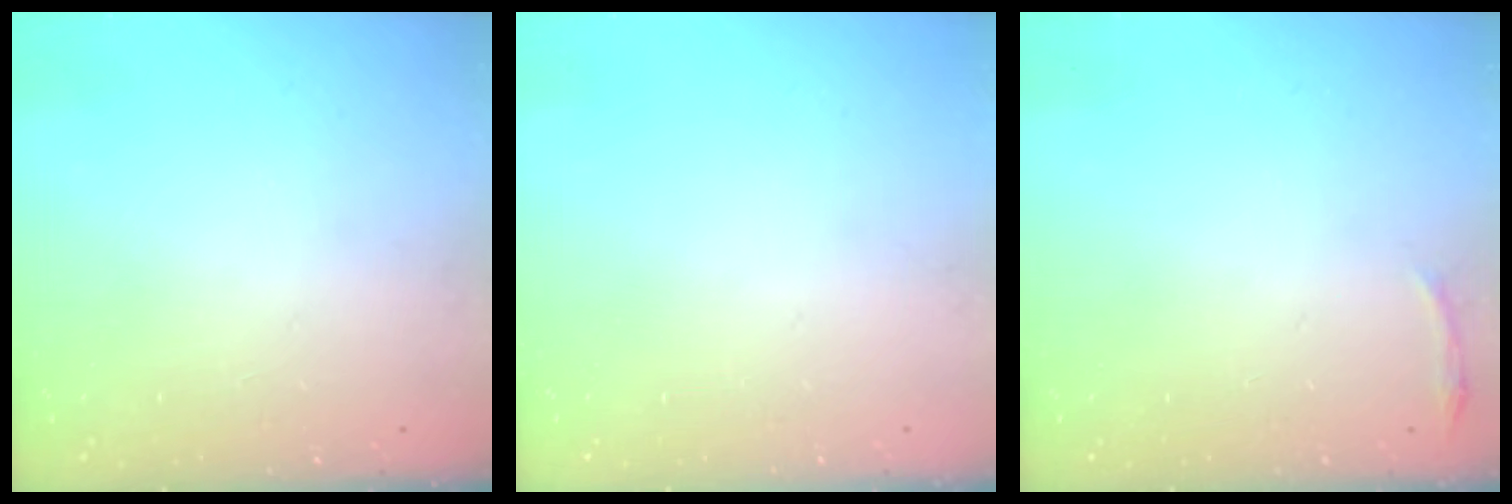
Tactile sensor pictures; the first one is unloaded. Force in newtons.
{"total": 0.0}
{"total": 3.0, "press": 1.9, "slide": 2.3}